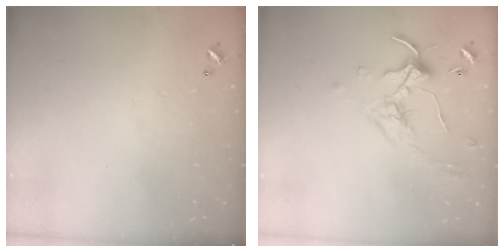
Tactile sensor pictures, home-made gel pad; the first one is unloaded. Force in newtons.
{"total": 0.0}